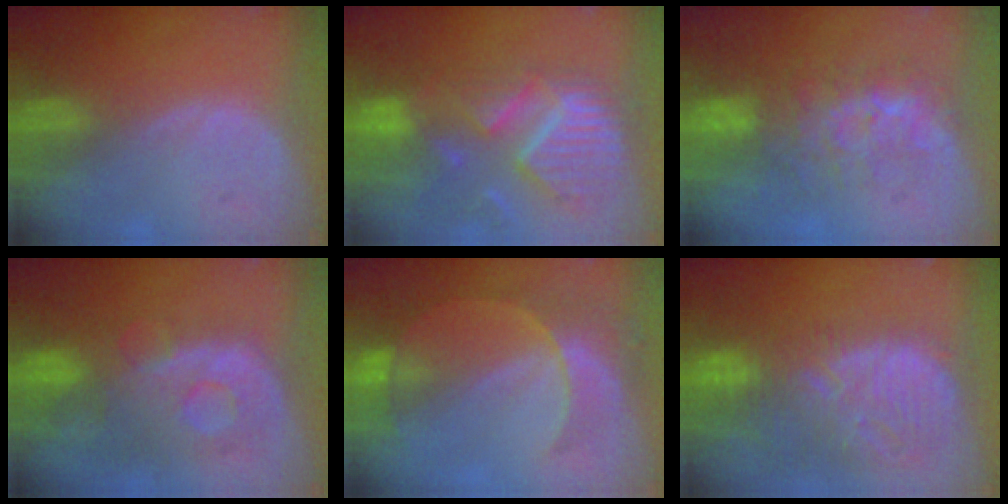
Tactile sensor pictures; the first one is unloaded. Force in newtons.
{"total": 12.6, "press": 10.7, "slide": 6.8}
{"total": 7.6, "press": 7.3, "slide": 2.2}
{"total": 10.8, "press": 9.5, "slide": 5.1}
{"total": 7.5, "press": 6.6, "slide": 3.6}
{"total": 13.4, "press": 11.5, "slide": 7.0}